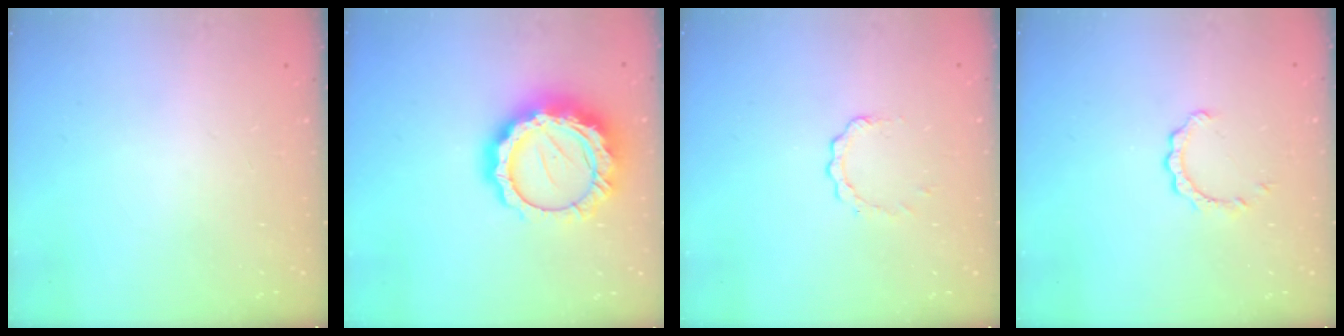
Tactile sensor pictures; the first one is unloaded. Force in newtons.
{"total": 18.3, "press": 18.3, "slide": 1.5}
{"total": 2.8, "press": 2.8, "slide": 0.3}
{"total": 2.1, "press": 2.1, "slide": 0.2}